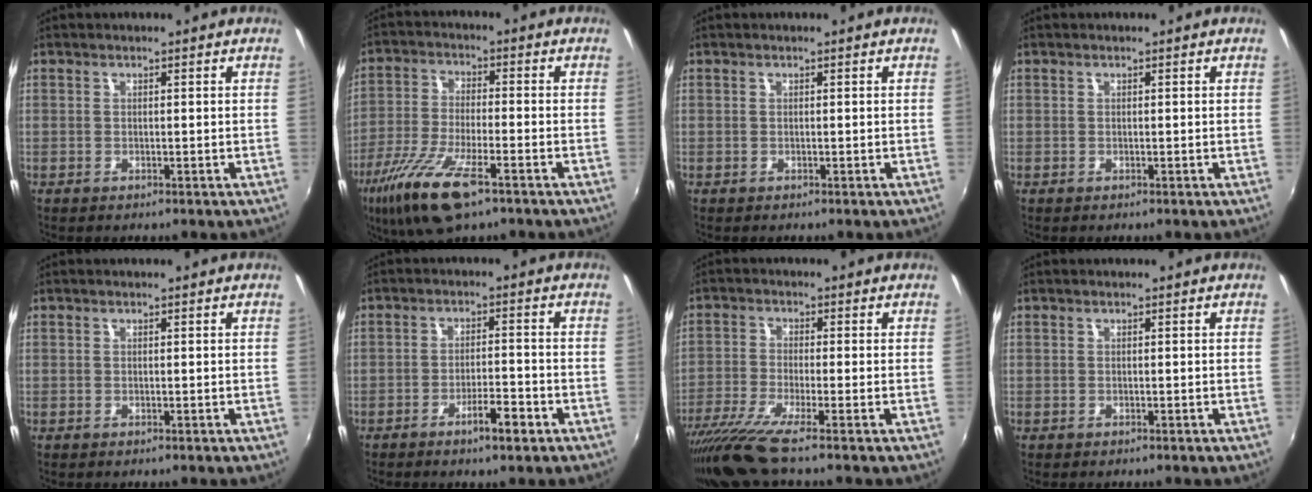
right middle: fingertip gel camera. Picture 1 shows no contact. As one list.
[{"total": 13.4, "force": [-8.0, 3.6, 10.2], "torque": [-0.219, -0.036, -0.156]}, {"total": 0.0}, {"total": 0.0}, {"total": 0.0}, {"total": 4.8, "force": [-2.9, 0.8, 3.7], "torque": [-0.069, -0.002, -0.044]}, {"total": 8.0, "force": [-6.6, -1.2, 4.3], "torque": [-0.098, -0.032, -0.126]}, {"total": 0.0}]